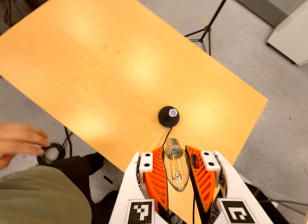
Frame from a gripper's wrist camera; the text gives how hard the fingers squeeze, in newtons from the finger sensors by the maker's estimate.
{"total": 21.7, "left": 23.4, "right": 20.1}